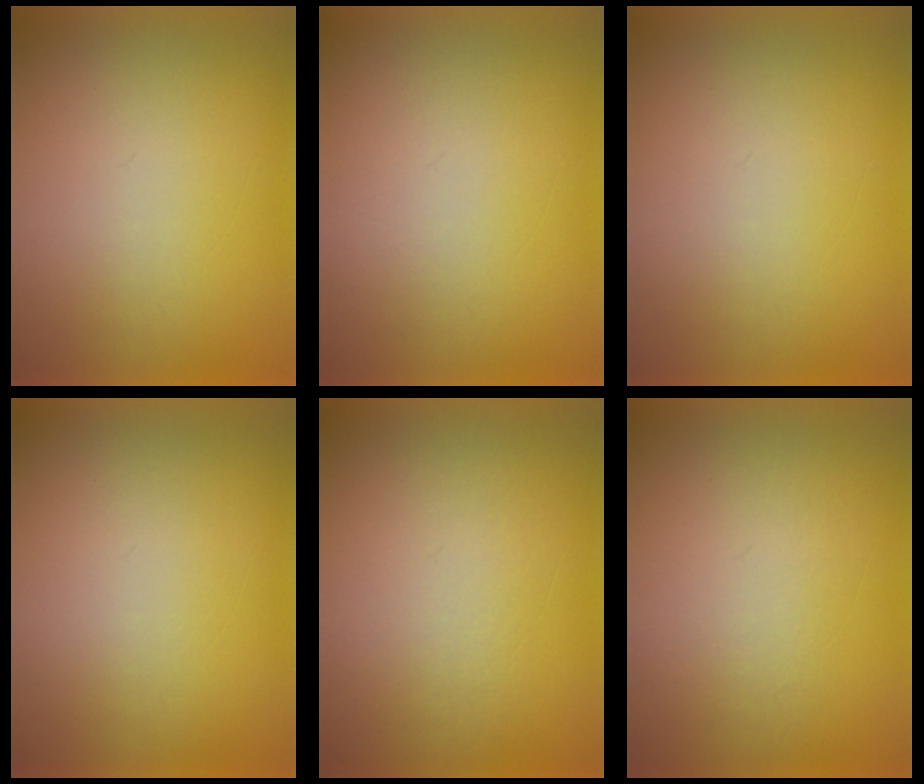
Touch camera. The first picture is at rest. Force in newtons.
{"total": 2.0}
{"total": 1.1}
{"total": 1.1}
{"total": 4.2}
{"total": 4.0}